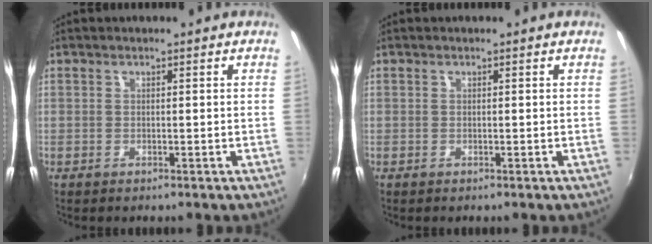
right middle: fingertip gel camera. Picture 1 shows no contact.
{"total": 0.0}